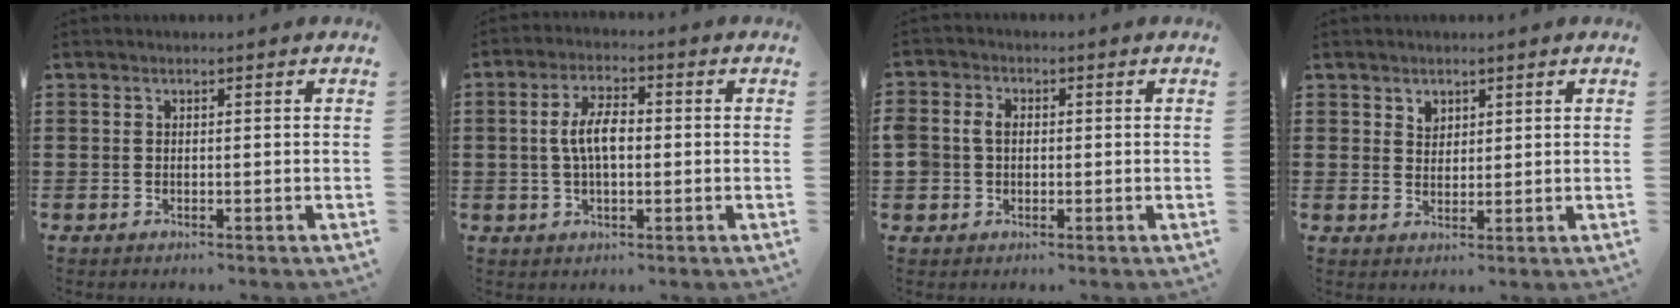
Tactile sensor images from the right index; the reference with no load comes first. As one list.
[{"total": 5.8, "force": [-0.1, 2.5, 5.2], "torque": [-0.112, 0.004, -0.008]}, {"total": 3.2, "force": [0.1, 2.6, 2.0], "torque": [-0.052, 0.009, -0.003]}, {"total": 2.1, "force": [1.6, 1.4, 0.3], "torque": [-0.010, 0.004, 0.030]}]